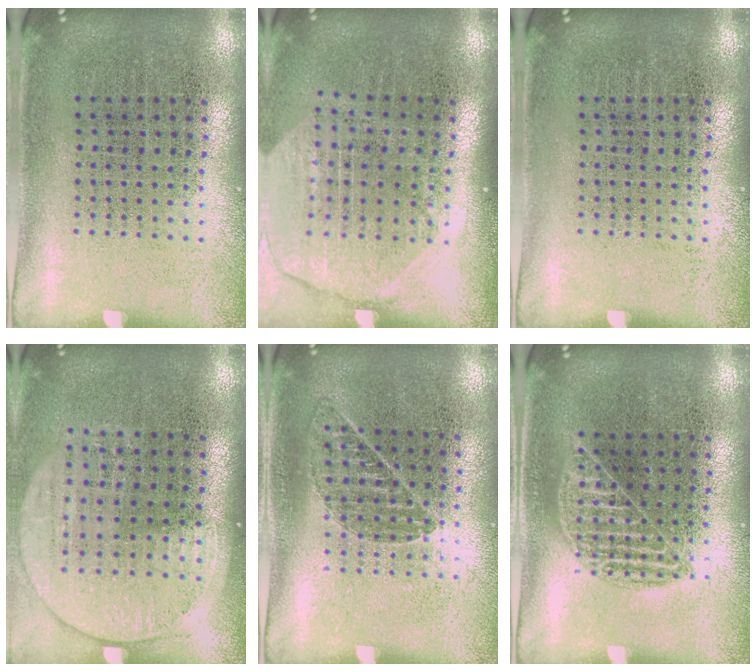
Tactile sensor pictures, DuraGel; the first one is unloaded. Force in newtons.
{"total": 2.0, "press": 1.8, "slide": 1.0}
{"total": 0.0}
{"total": 1.5, "press": 1.4, "slide": 0.5}
{"total": 0.8, "press": 0.8, "slide": 0.1}
{"total": 1.5, "press": 1.5, "slide": 0.3}